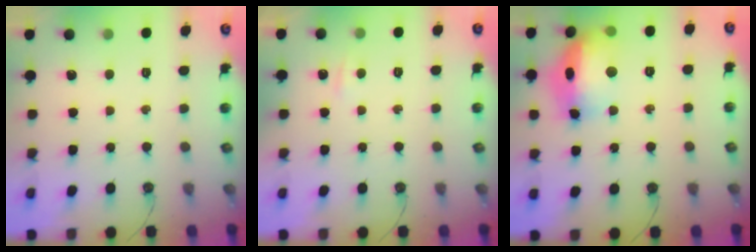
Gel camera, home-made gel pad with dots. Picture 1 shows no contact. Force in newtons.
{"total": 2.8, "press": 2.8, "slide": 0.5}
{"total": 16.7, "press": 16.5, "slide": 2.0}